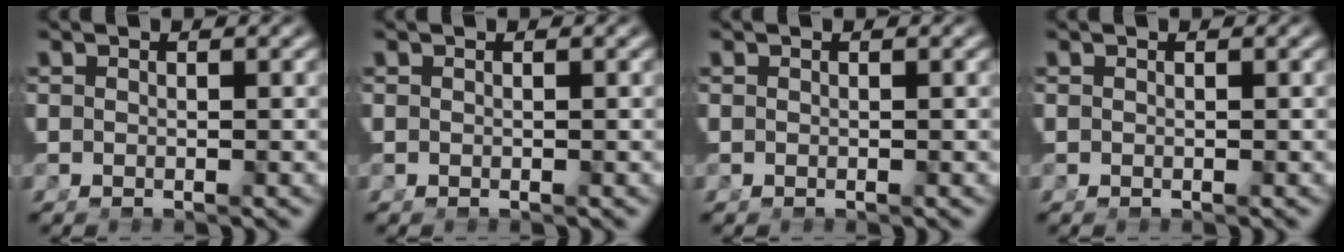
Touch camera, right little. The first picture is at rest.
{"total": 0.0}
{"total": 0.0}
{"total": 0.0}